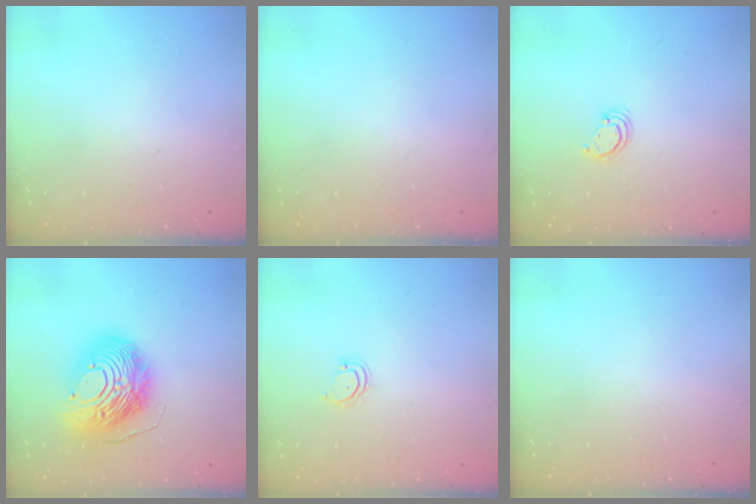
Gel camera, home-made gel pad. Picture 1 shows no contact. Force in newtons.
{"total": 0.0}
{"total": 2.5, "press": 2.5, "slide": 0.2}
{"total": 18.2, "press": 18.1, "slide": 1.7}
{"total": 2.8, "press": 2.8, "slide": 0.3}
{"total": 0.0}